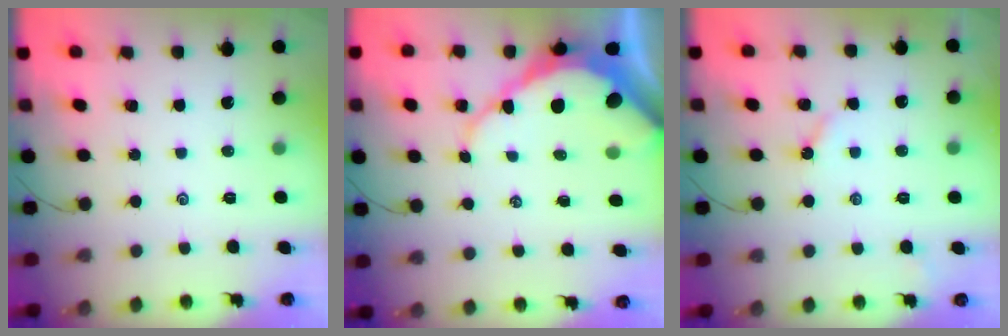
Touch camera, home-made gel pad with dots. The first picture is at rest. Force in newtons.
{"total": 11.6, "press": 11.5, "slide": 1.2}
{"total": 2.4, "press": 2.3, "slide": 0.3}